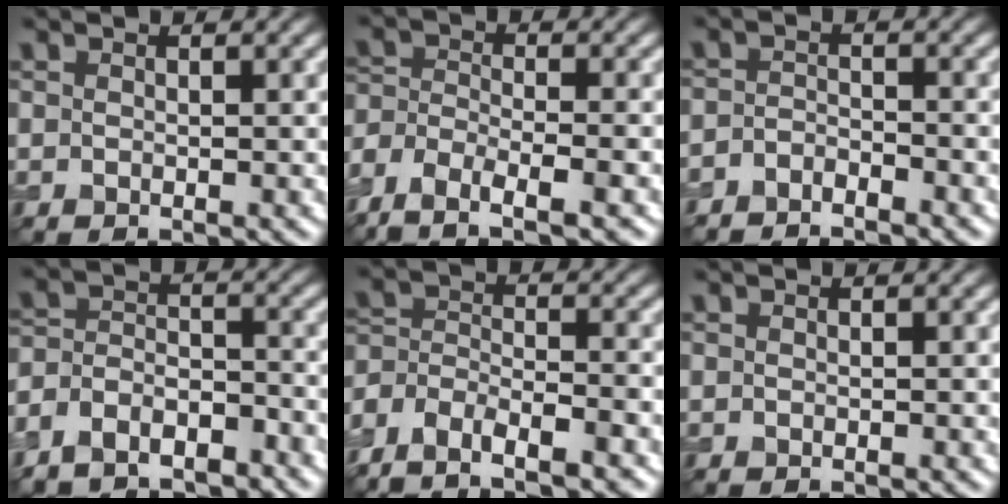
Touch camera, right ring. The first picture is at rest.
{"total": 6.3, "force": [-4.9, 2.2, 3.5], "torque": [-0.061, -0.007, -0.092]}
{"total": 2.2, "force": [-2.2, 0.3, 0.1], "torque": [-0.002, -0.003, -0.048]}
{"total": 5.9, "force": [-5.0, 2.8, 1.6], "torque": [-0.033, -0.008, -0.097]}
{"total": 6.6, "force": [-5.5, 2.6, 2.4], "torque": [-0.030, 0.002, -0.098]}
{"total": 0.0}